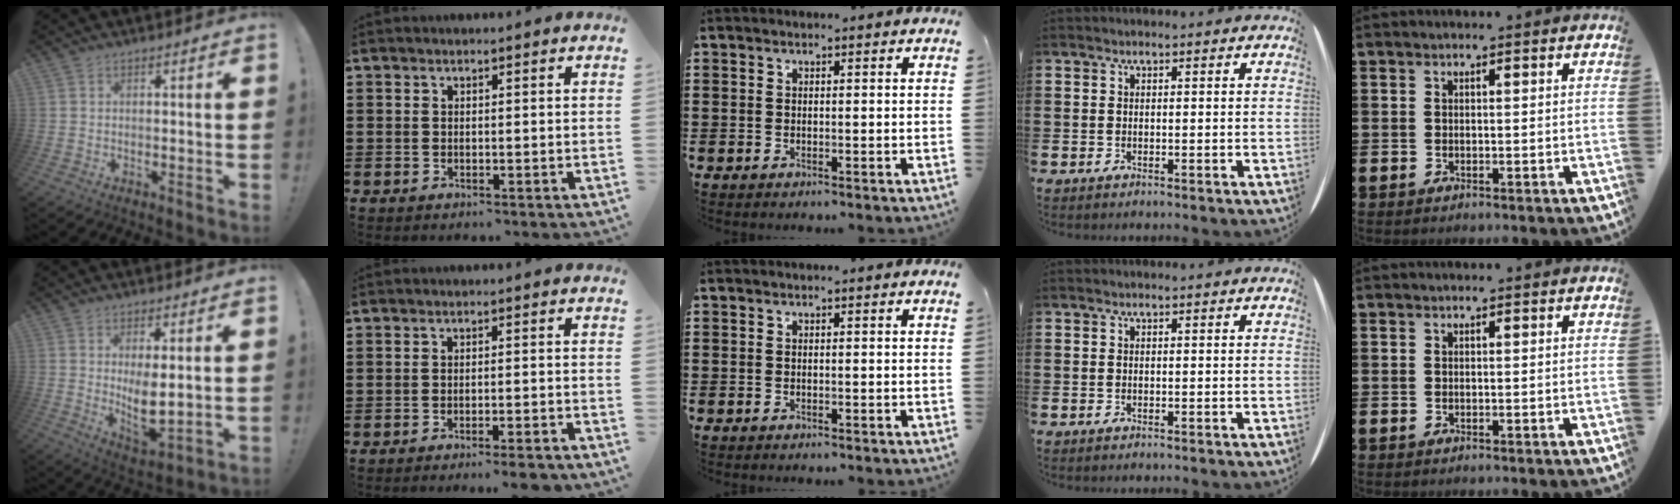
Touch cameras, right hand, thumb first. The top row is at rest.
{"thumb": {"total": 8.6, "force": [2.0, 3.6, 7.5], "torque": [-0.108, -0.033, 0.040]}, "index": {"total": 2.8, "force": [-2.4, -0.4, 1.3], "torque": [-0.023, -0.003, -0.047]}}